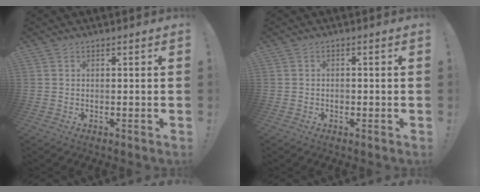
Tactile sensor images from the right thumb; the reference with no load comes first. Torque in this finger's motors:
{"motor_torque": [0.34, -0.30, 0.28, -0.29, 0.00]}